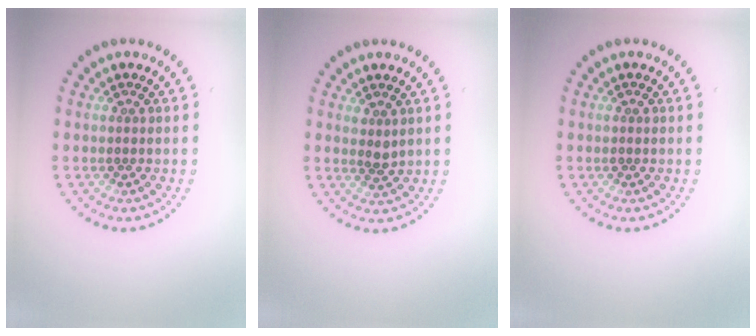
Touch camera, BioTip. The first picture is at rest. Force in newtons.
{"total": 1.2, "press": 1.0, "slide": 0.6}
{"total": 0.6, "press": 0.6, "slide": 0.1}